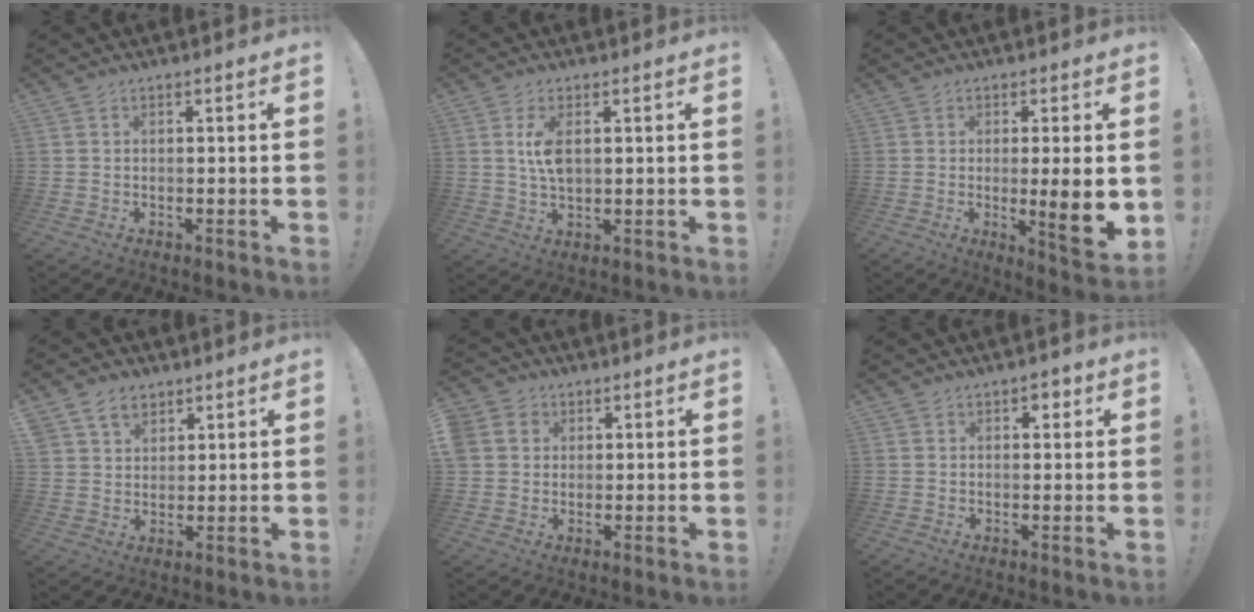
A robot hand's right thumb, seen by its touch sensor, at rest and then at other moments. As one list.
[{"total": 6.3, "force": [1.3, 2.8, 5.5], "torque": [-0.099, -0.008, 0.015]}, {"total": 10.4, "force": [-0.7, 1.3, 10.2], "torque": [-0.133, -0.017, -0.012]}, {"total": 7.7, "force": [4.7, 5.5, 2.6], "torque": [-0.039, -0.018, 0.093]}, {"total": 5.7, "force": [1.7, 5.1, 1.8], "torque": [-0.038, -0.002, 0.034]}, {"total": 2.1, "force": [0.9, 1.5, 1.1], "torque": [-0.003, -0.003, 0.011]}]